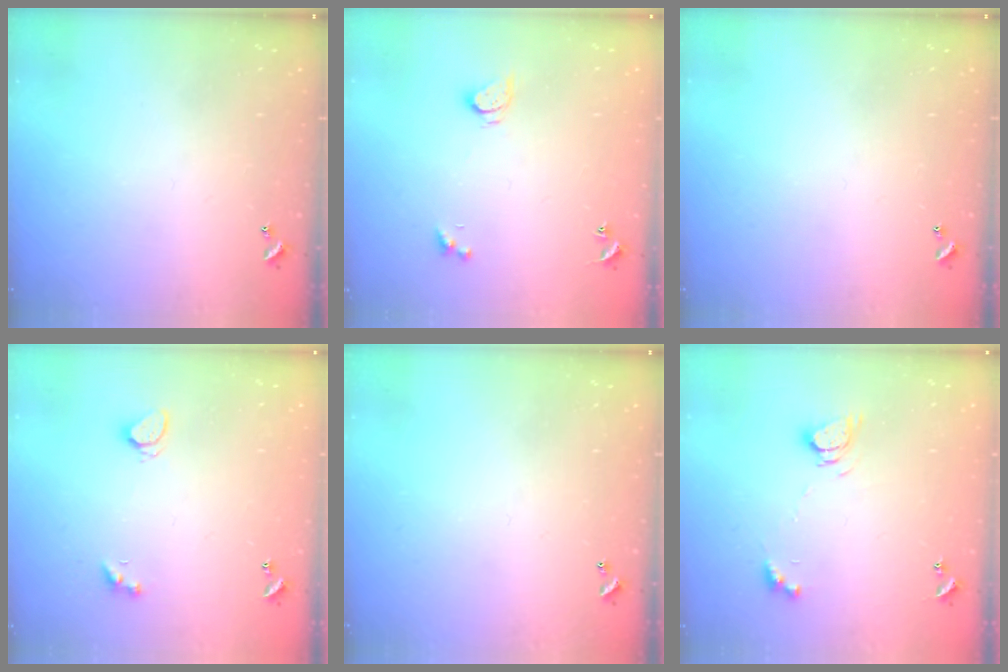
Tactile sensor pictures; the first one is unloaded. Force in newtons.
{"total": 2.9, "press": 2.9, "slide": 0.5}
{"total": 0.0}
{"total": 2.1, "press": 2.0, "slide": 0.6}
{"total": 0.0}
{"total": 5.9, "press": 5.9, "slide": 0.5}